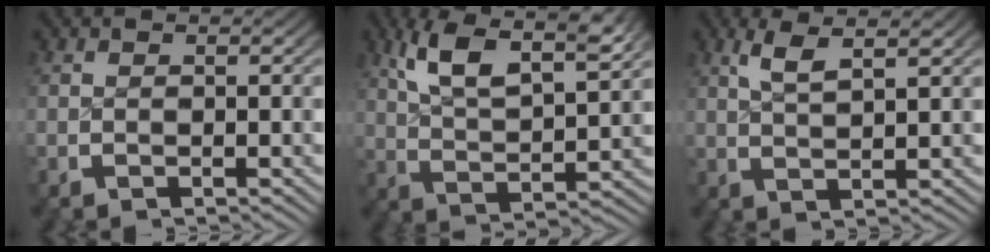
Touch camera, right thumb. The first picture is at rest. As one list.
[{"total": 9.6, "force": [3.8, 5.4, 7.0], "torque": [-0.137, -0.008, 0.067]}, {"total": 3.2, "force": [2.4, 0.4, 2.1], "torque": [-0.042, 0.006, 0.050]}]